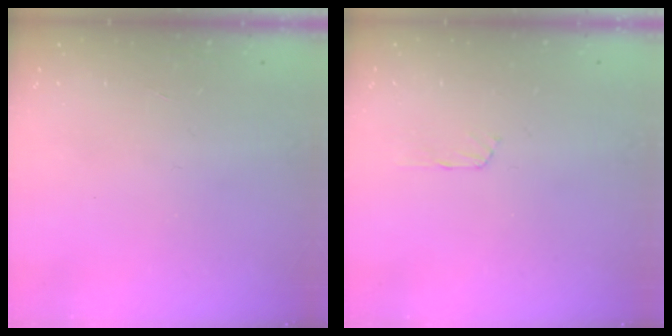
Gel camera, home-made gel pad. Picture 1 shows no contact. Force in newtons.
{"total": 3.0, "press": 2.9, "slide": 0.4}